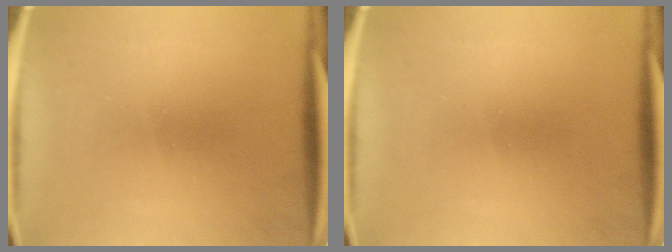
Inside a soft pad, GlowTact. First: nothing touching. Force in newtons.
{"total": 0.0}